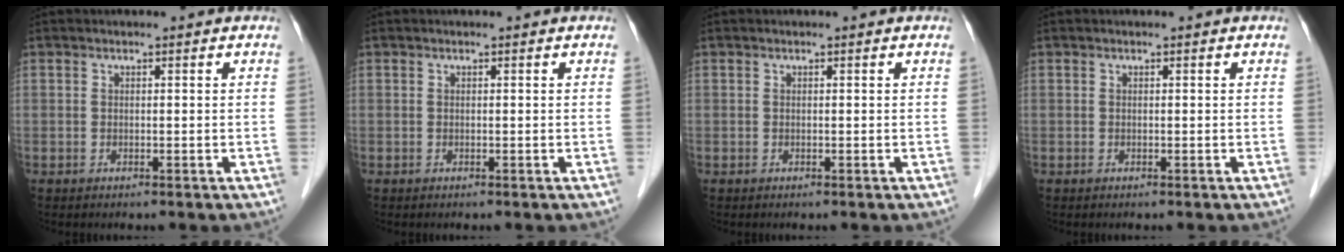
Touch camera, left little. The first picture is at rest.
{"total": 0.0}
{"total": 0.0}
{"total": 0.0}